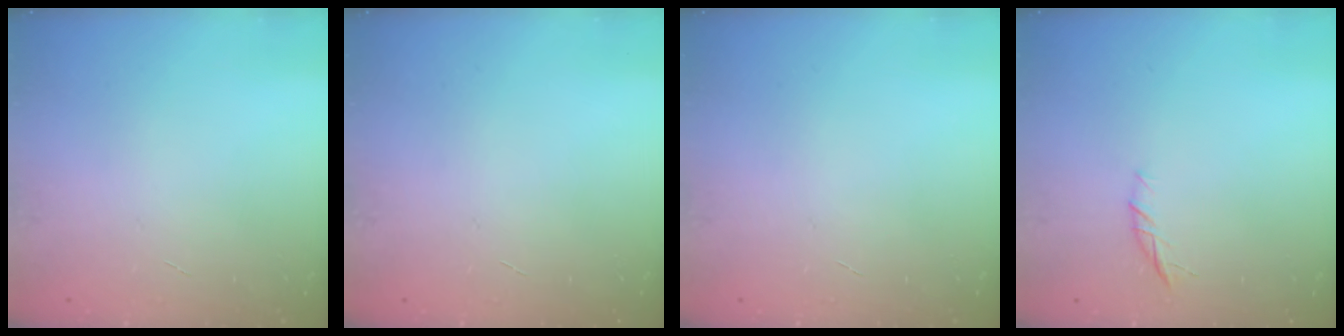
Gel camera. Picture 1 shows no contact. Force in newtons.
{"total": 0.0}
{"total": 0.0}
{"total": 7.0, "press": 6.9, "slide": 1.5}